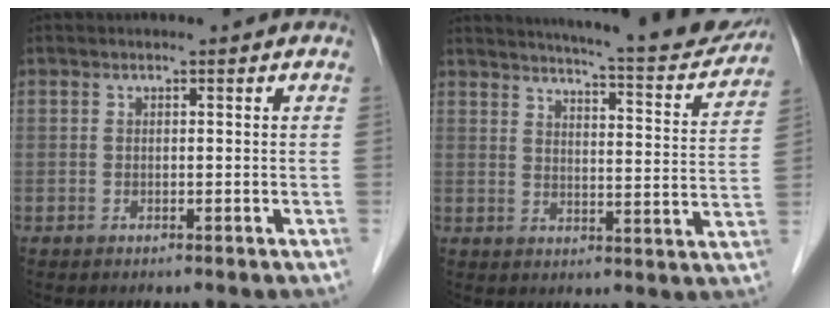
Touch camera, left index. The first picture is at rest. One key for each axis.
{"total": 17.1, "fx": 15.8, "fy": 1.6, "fz": 6.5, "tx": -0.092, "ty": -0.042, "tz": 0.192}